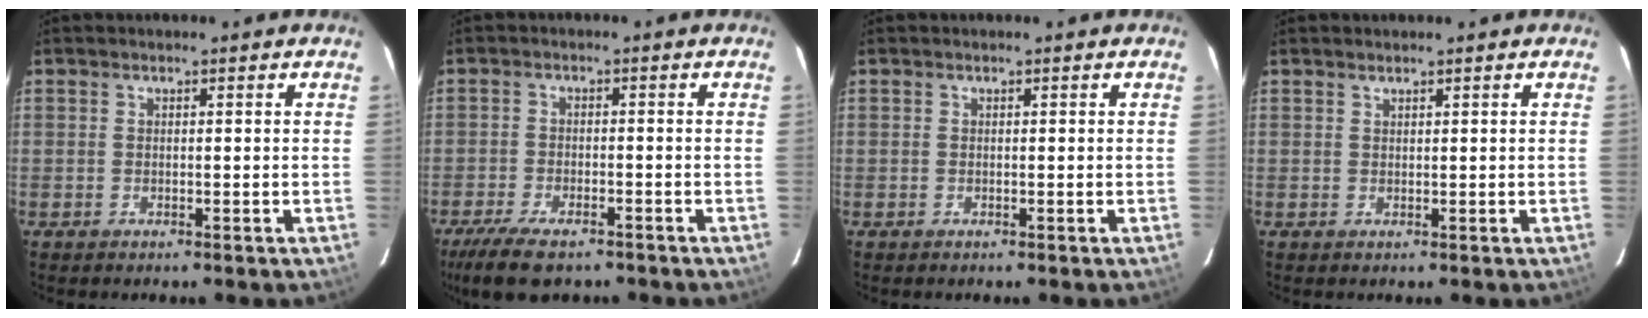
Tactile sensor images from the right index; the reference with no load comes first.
{"total": 10.2, "force": [-7.6, 3.6, 5.6], "torque": [-0.138, -0.025, -0.133]}
{"total": 0.0}
{"total": 0.5, "force": [0.5, 0.1, 0.1], "torque": [-0.002, 0.001, 0.010]}